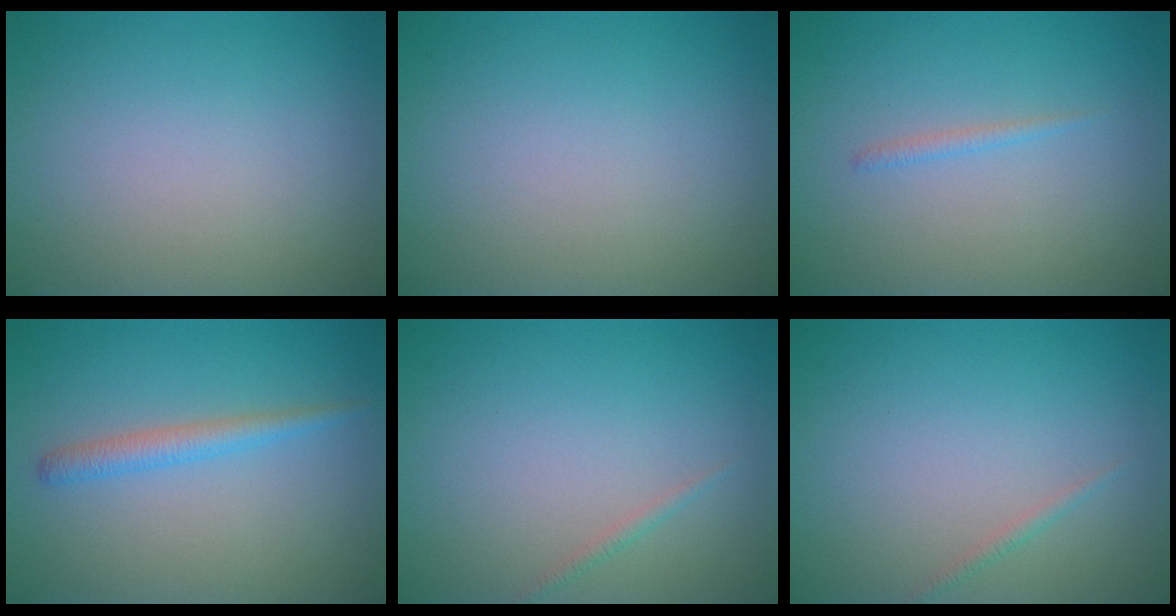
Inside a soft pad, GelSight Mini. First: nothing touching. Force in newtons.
{"total": 0.0}
{"total": 0.7, "press": 0.7, "slide": 0.1}
{"total": 2.0, "press": 2.0, "slide": 0.0}
{"total": 0.7, "press": 0.7, "slide": 0.0}
{"total": 0.7, "press": 0.7, "slide": 0.0}